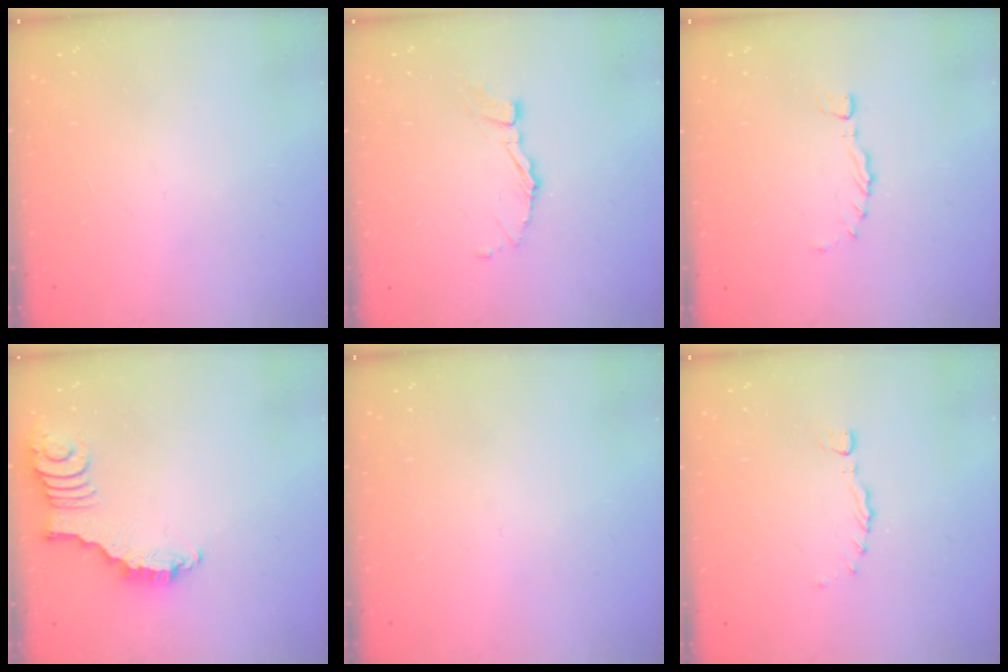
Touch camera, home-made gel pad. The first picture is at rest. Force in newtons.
{"total": 7.1, "press": 7.1, "slide": 0.7}
{"total": 0.0}
{"total": 2.8, "press": 2.8, "slide": 0.4}
{"total": 0.0}
{"total": 0.0}